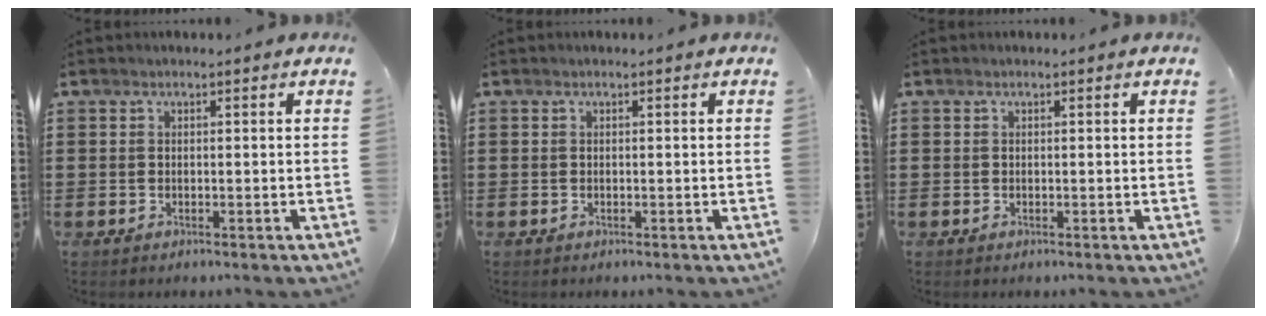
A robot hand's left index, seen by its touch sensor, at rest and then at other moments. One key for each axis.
{"total": 0.0}
{"total": 0.0}